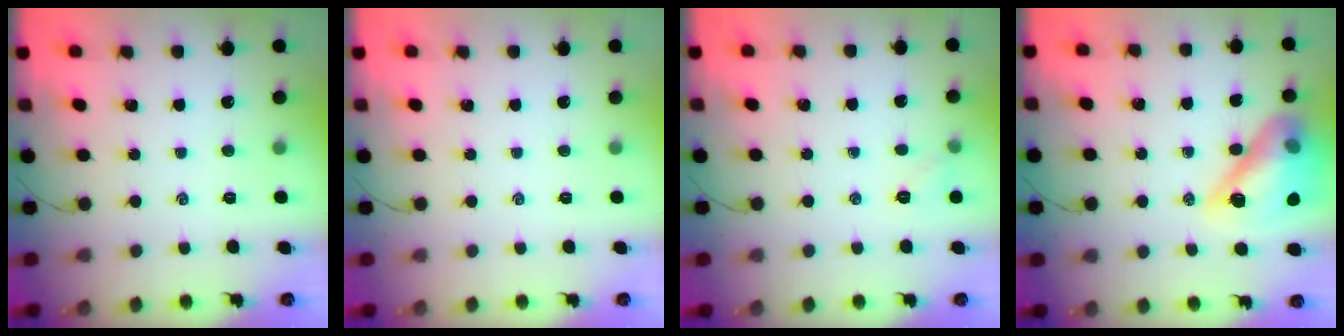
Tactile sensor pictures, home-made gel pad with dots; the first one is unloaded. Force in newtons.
{"total": 0.0}
{"total": 5.3, "press": 5.2, "slide": 0.8}
{"total": 17.6, "press": 17.1, "slide": 3.9}